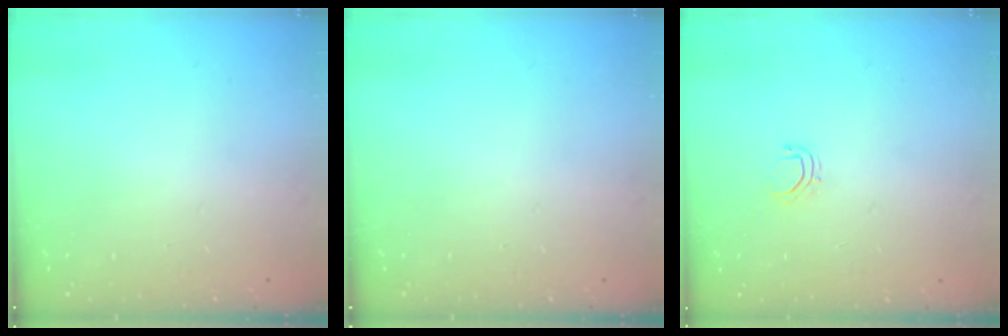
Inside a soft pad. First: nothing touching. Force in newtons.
{"total": 0.0}
{"total": 3.8, "press": 3.8, "slide": 0.2}